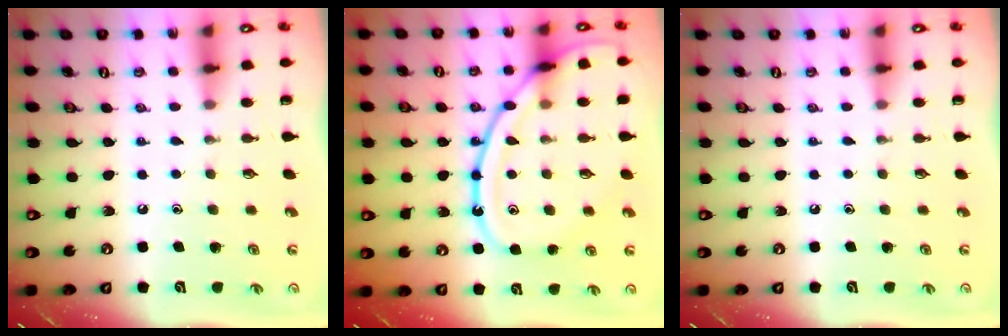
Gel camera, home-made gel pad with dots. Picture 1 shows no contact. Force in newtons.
{"total": 19.3, "press": 19.2, "slide": 1.6}
{"total": 0.0}